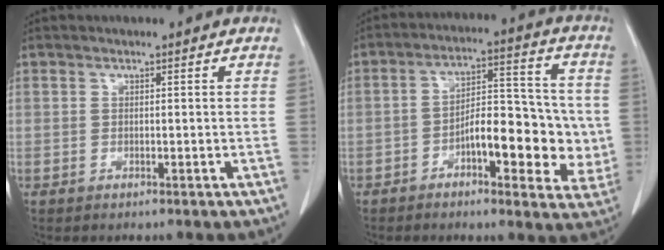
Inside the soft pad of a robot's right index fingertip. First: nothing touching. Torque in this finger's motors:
{"motor_torque": [0.49, -0.14, 0.23, 0.06]}